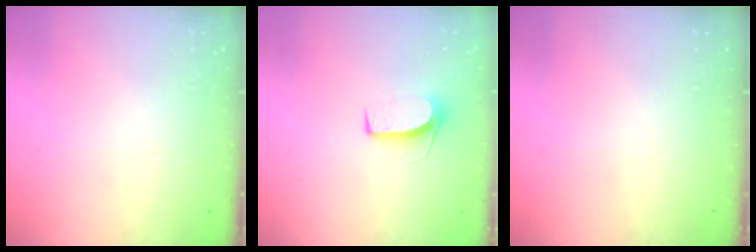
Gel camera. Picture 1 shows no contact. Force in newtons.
{"total": 7.0, "press": 7.0, "slide": 0.4}
{"total": 0.0}